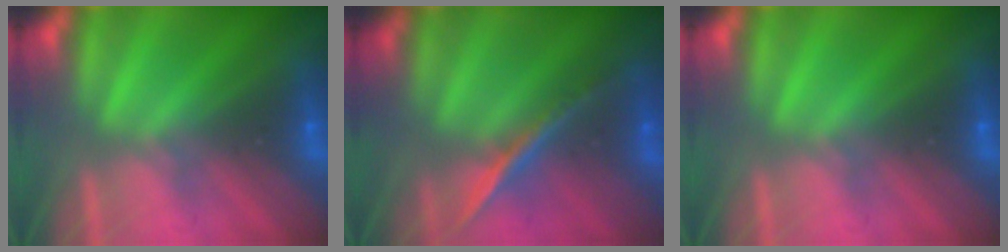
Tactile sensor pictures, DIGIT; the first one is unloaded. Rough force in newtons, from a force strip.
{"total": 1.9}
{"total": 0.0}